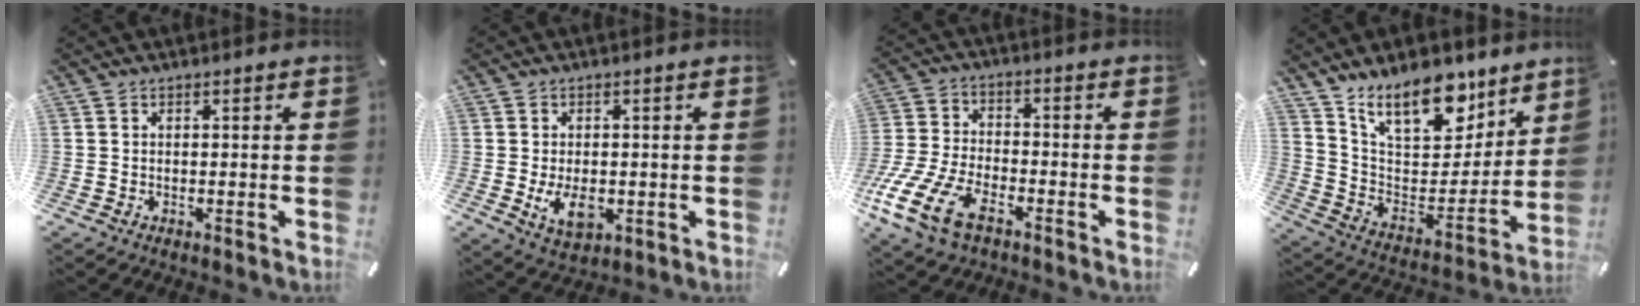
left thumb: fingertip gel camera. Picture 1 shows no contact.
{"total": 6.5, "force": [-0.8, 4.1, 4.9], "torque": [-0.094, -0.017, -0.019]}
{"total": 13.6, "force": [-7.6, 7.1, 8.7], "torque": [-0.191, 0.029, -0.137]}
{"total": 18.6, "force": [14.4, 8.5, 8.2], "torque": [-0.134, -0.112, 0.256]}